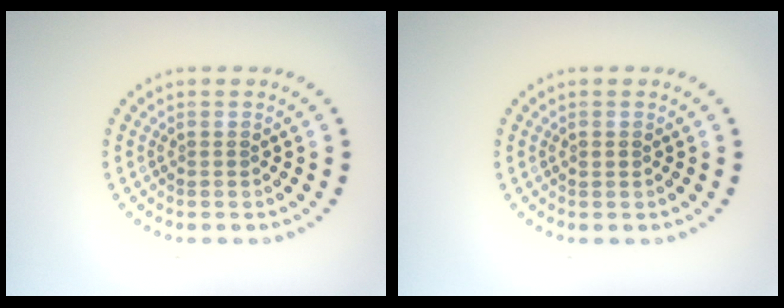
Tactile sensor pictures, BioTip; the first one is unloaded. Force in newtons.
{"total": 0.8, "press": 0.8, "slide": 0.1}